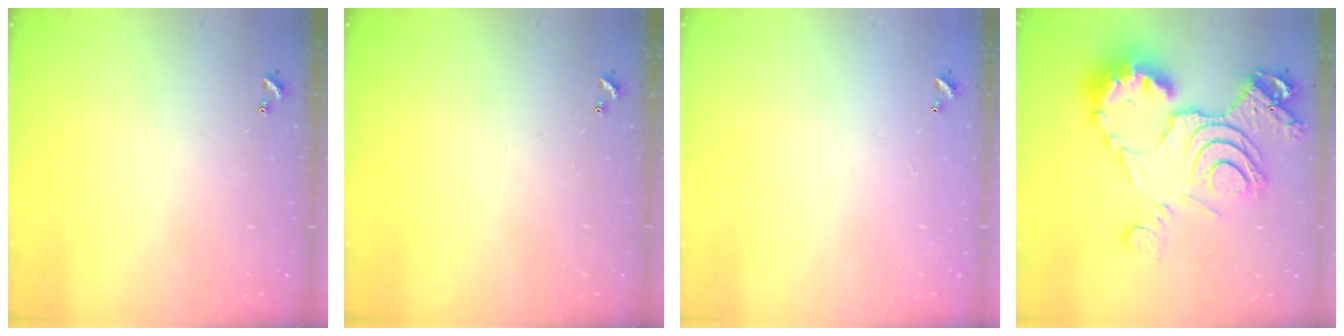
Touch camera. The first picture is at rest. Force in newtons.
{"total": 0.0}
{"total": 2.8, "press": 2.8, "slide": 0.1}
{"total": 20.1, "press": 20.0, "slide": 2.4}